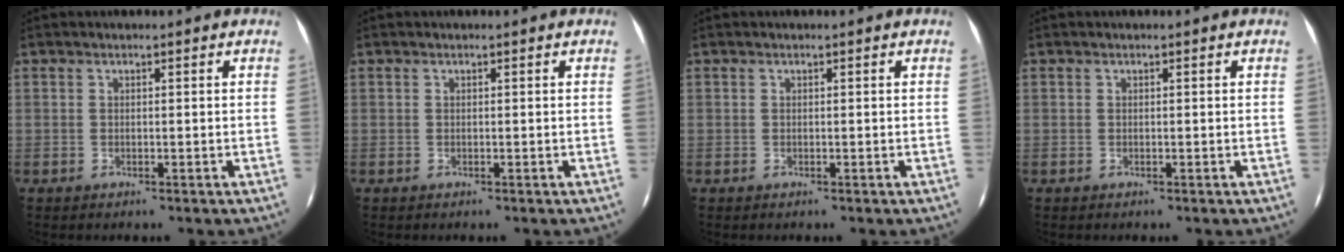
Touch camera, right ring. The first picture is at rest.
{"total": 0.0}
{"total": 0.0}
{"total": 0.0}